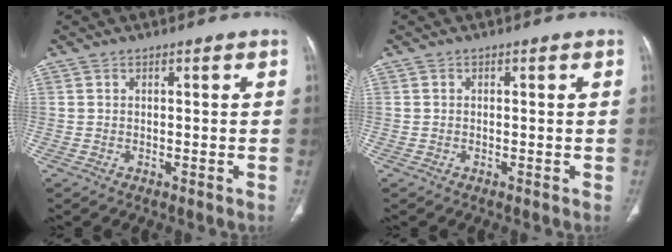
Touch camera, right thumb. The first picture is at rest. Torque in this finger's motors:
{"motor_torque": [1.77, 3.16, 0.83, -0.75, 0.04]}